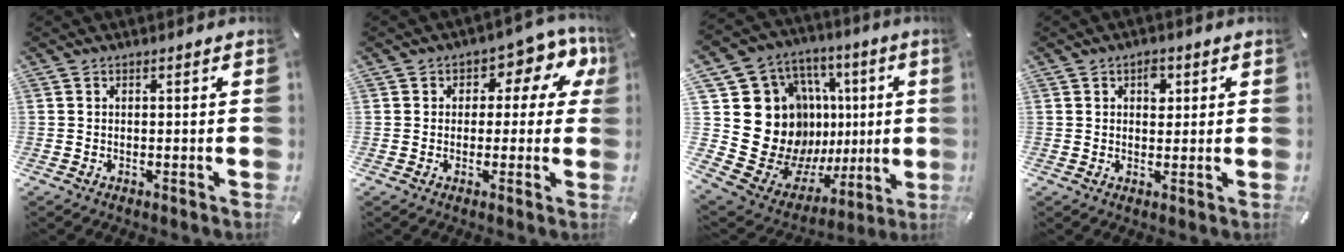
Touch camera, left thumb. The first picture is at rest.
{"total": 8.7, "force": [2.1, 5.7, 6.2], "torque": [-0.073, -0.006, 0.031]}
{"total": 26.9, "force": [2.8, 21.3, 16.2], "torque": [-0.258, -0.057, 0.113]}
{"total": 3.4, "force": [1.2, 2.4, 2.0], "torque": [-0.005, -0.008, 0.011]}